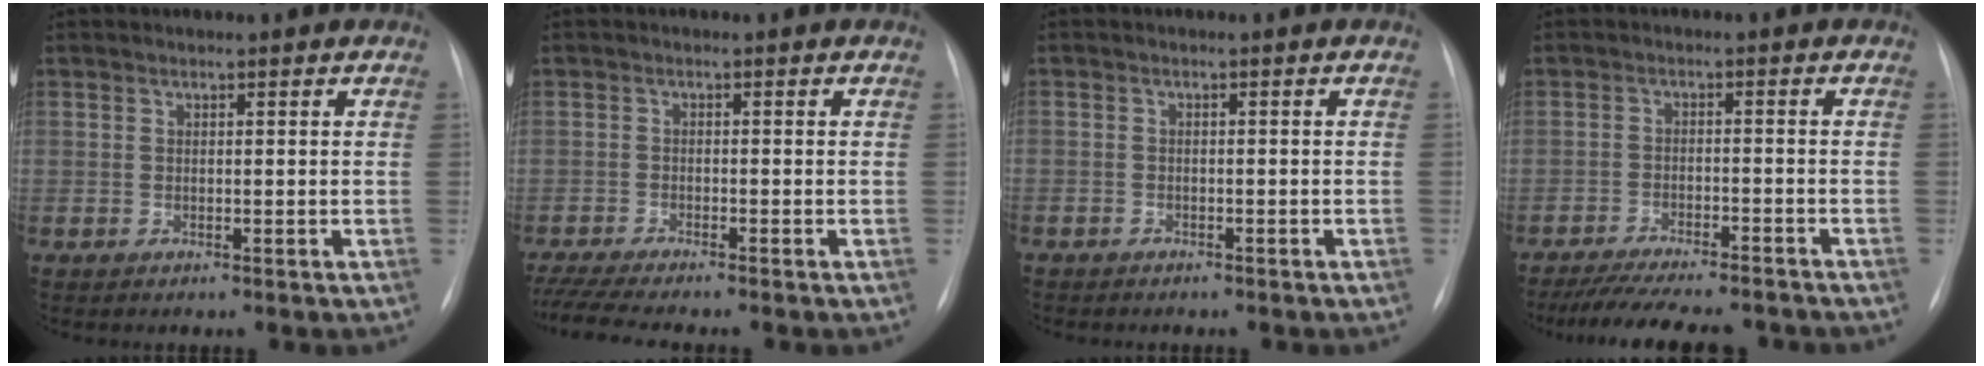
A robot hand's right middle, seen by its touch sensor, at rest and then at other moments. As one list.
[{"total": 8.0, "force": [-6.9, -0.1, 3.9], "torque": [-0.066, -0.017, -0.113]}, {"total": 2.4, "force": [-1.9, 1.1, 0.9], "torque": [-0.014, 0.000, -0.017]}, {"total": 14.5, "force": [-13.0, 2.6, 6.0], "torque": [-0.108, -0.011, -0.180]}]